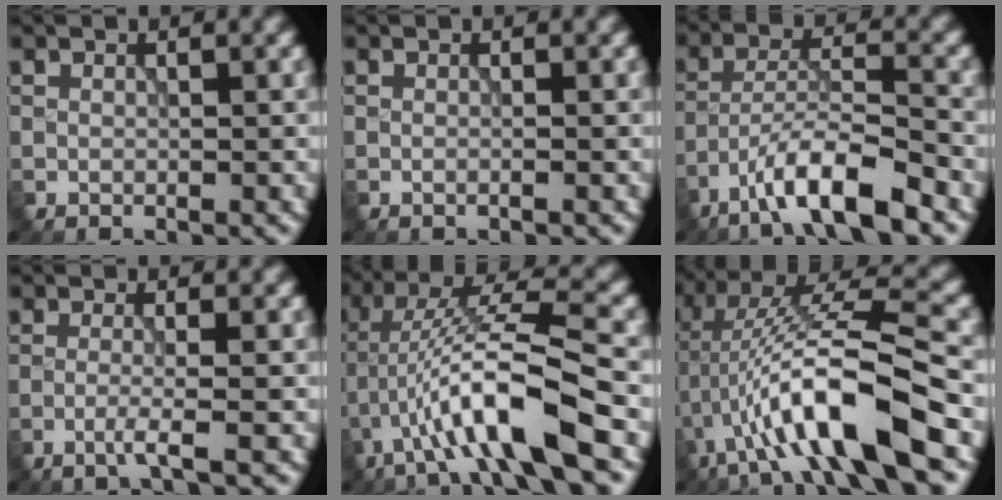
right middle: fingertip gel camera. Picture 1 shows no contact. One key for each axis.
{"total": 0.6, "fx": -0.1, "fy": 0.2, "fz": 0.6, "tx": -0.009, "ty": -0.006, "tz": -0.011}
{"total": 7.6, "fx": -5.0, "fy": 1.5, "fz": 5.5, "tx": -0.093, "ty": 0.009, "tz": -0.091}
{"total": 2.0, "fx": -0.9, "fy": 0.1, "fz": 1.8, "tx": -0.027, "ty": 0.004, "tz": -0.030}
{"total": 8.9, "fx": -3.9, "fy": 1.3, "fz": 7.9, "tx": -0.148, "ty": 0.018, "tz": -0.073}
{"total": 10.3, "fx": -3.5, "fy": 2.0, "fz": 9.5, "tx": -0.176, "ty": 0.025, "tz": -0.063}